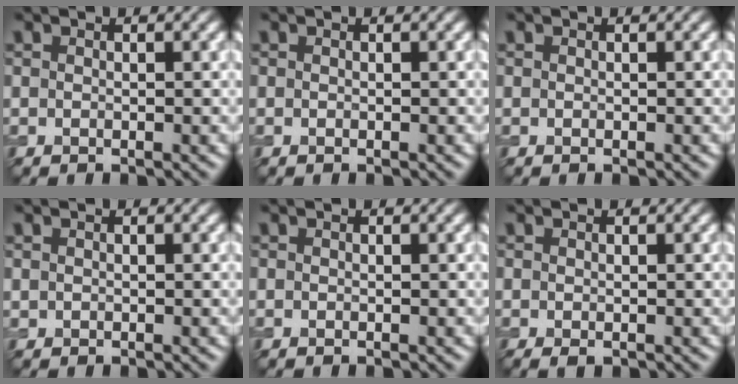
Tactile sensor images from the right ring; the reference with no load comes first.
{"total": 0.0}
{"total": 0.0}
{"total": 0.0}
{"total": 0.0}
{"total": 0.6, "force": [-0.2, 0.3, 0.5], "torque": [-0.009, -0.006, -0.002]}